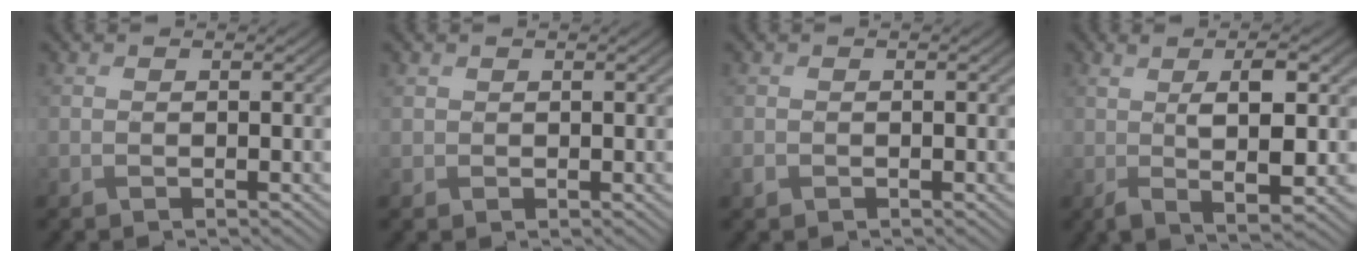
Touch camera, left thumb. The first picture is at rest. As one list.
[{"total": 1.1, "force": [0.7, 0.9, 0.1], "torque": [-0.005, -0.002, 0.015]}, {"total": 0.6, "force": [-0.3, 0.4, 0.2], "torque": [-0.004, -0.003, -0.006]}, {"total": 6.5, "force": [0.9, 1.8, 6.2], "torque": [-0.121, -0.005, 0.020]}]